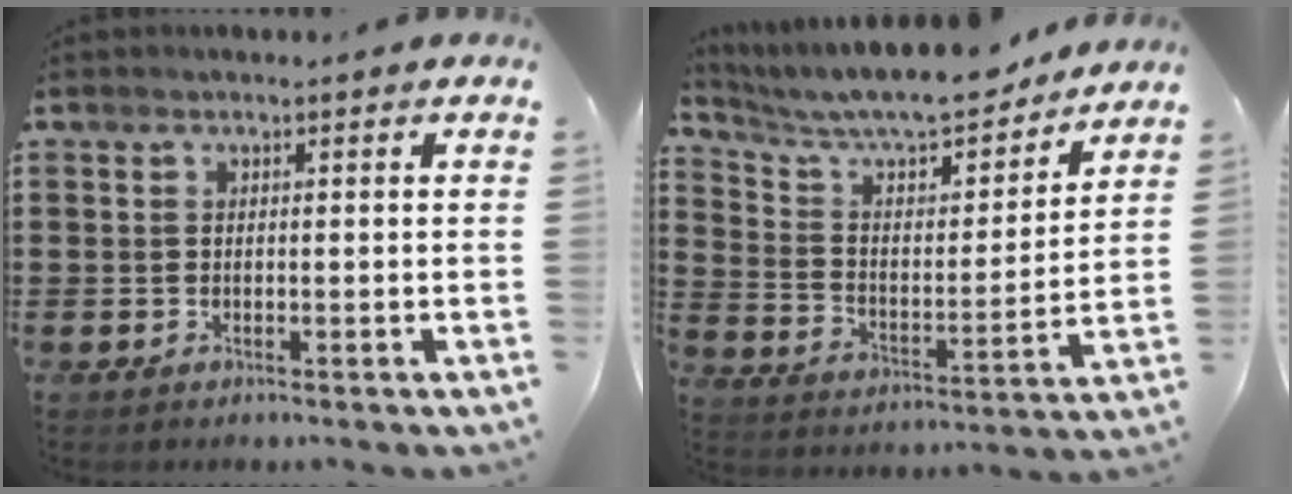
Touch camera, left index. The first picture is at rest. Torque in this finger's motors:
{"motor_torque": [1.57, -0.56, 0.89, 0.21]}